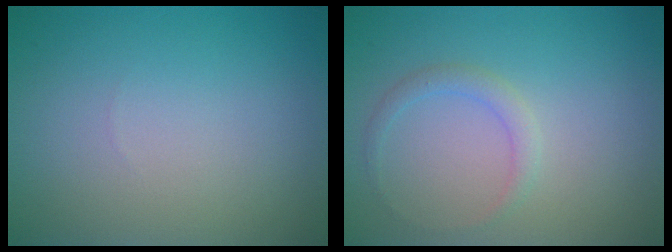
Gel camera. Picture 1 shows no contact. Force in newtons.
{"total": 1.4, "press": 1.4, "slide": 0.1}